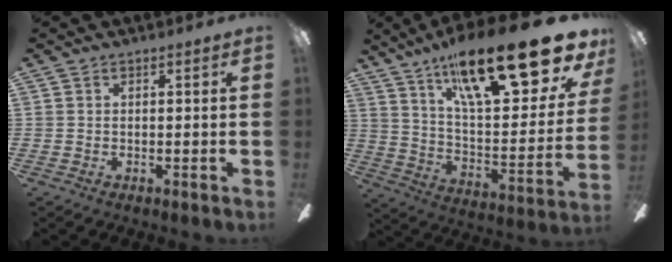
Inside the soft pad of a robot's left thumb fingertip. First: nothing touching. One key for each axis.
{"total": 29.3, "fx": 19.0, "fy": 8.1, "fz": 20.9, "tx": -0.314, "ty": -0.123, "tz": 0.311}